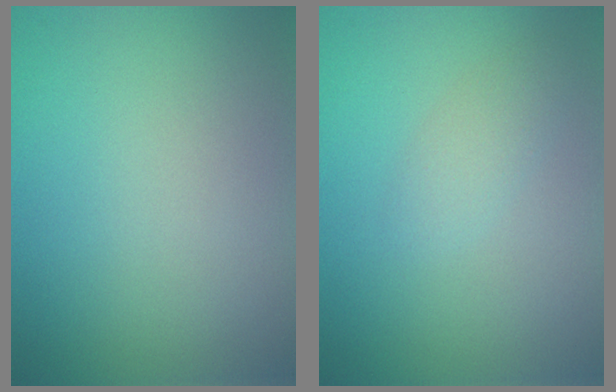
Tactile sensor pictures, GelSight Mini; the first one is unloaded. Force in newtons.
{"total": 1.3, "press": 1.3, "slide": 0.0}